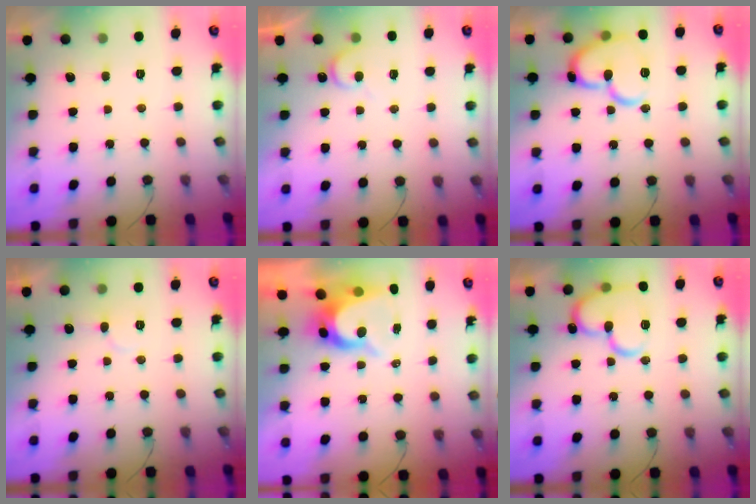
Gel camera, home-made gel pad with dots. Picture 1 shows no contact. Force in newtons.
{"total": 5.8, "press": 5.8, "slide": 0.5}
{"total": 16.8, "press": 16.7, "slide": 1.9}
{"total": 6.4, "press": 6.4, "slide": 0.5}
{"total": 8.0, "press": 7.9, "slide": 0.7}
{"total": 16.7, "press": 16.6, "slide": 2.3}